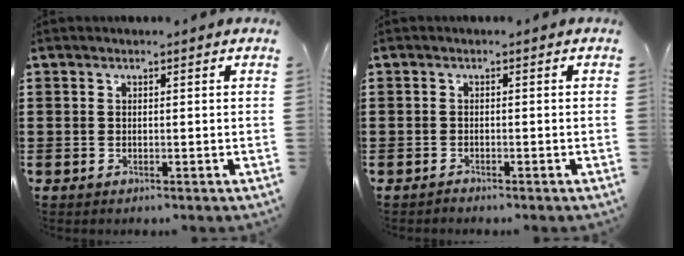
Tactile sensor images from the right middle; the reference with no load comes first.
{"total": 0.6, "force": [-0.6, 0.1, -0.1], "torque": [0.001, 0.001, -0.014]}